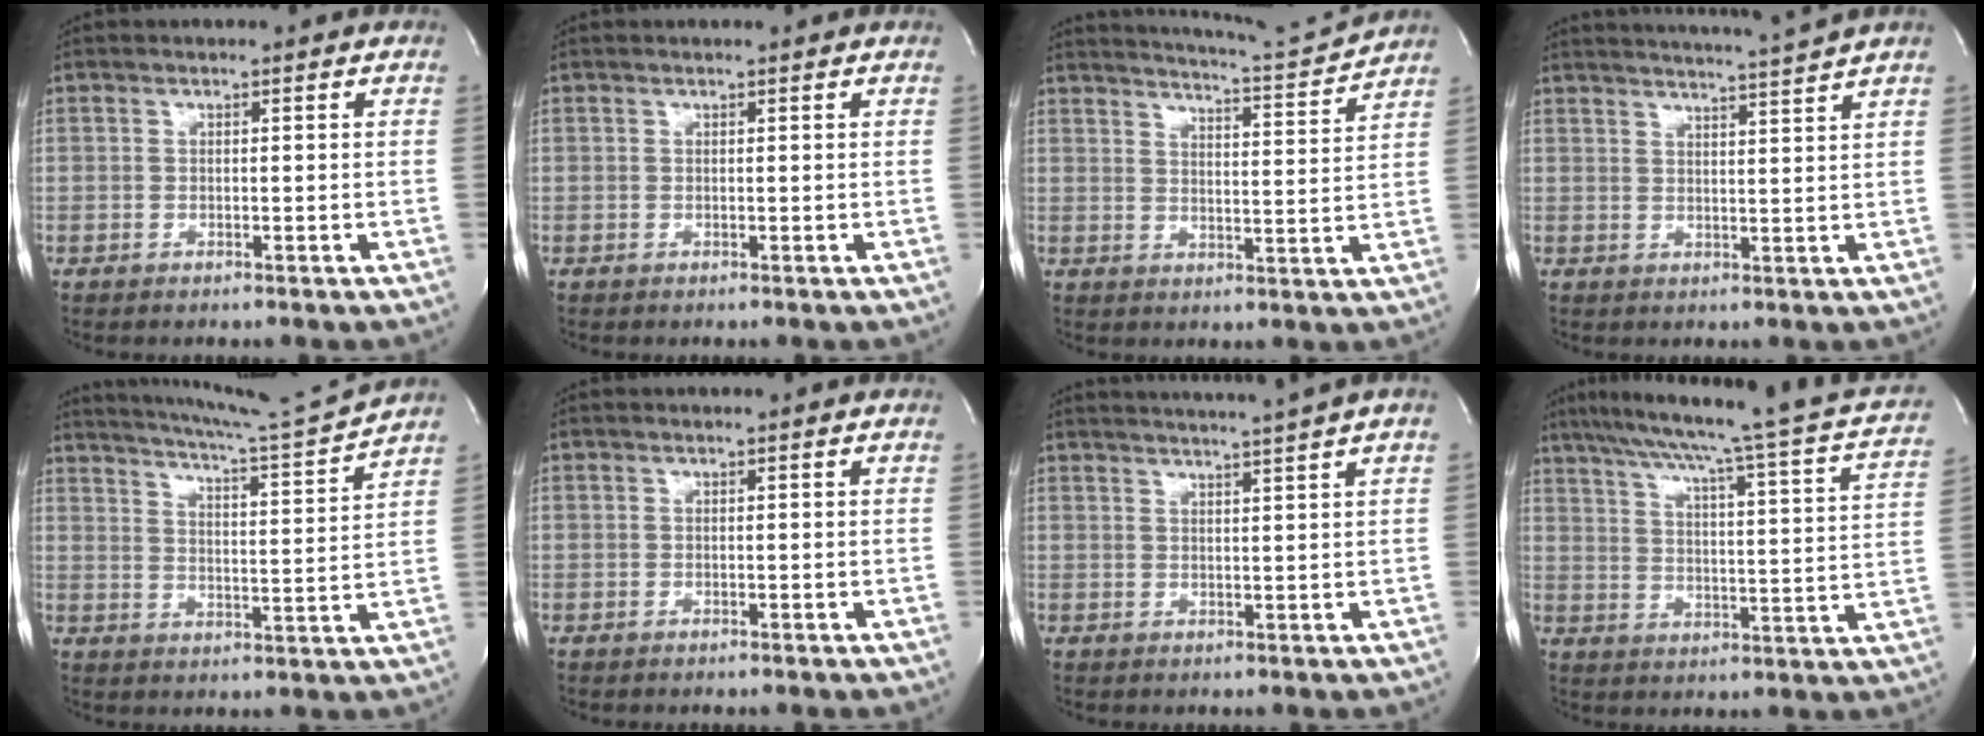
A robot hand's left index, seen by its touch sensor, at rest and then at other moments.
{"total": 1.0, "force": [1.0, -0.1, 0.3], "torque": [-0.008, 0.005, 0.015]}
{"total": 10.5, "force": [10.2, -1.9, 1.9], "torque": [-0.041, -0.039, 0.145]}
{"total": 10.0, "force": [9.2, -2.4, 2.9], "torque": [-0.048, -0.028, 0.125]}
{"total": 12.9, "force": [12.1, -2.9, 3.5], "torque": [-0.069, -0.053, 0.178]}
{"total": 0.0}
{"total": 8.6, "force": [7.5, -2.1, 3.6], "torque": [-0.052, -0.004, 0.094]}
{"total": 26.2, "force": [21.9, 0.4, 14.3], "torque": [-0.223, -0.026, 0.279]}